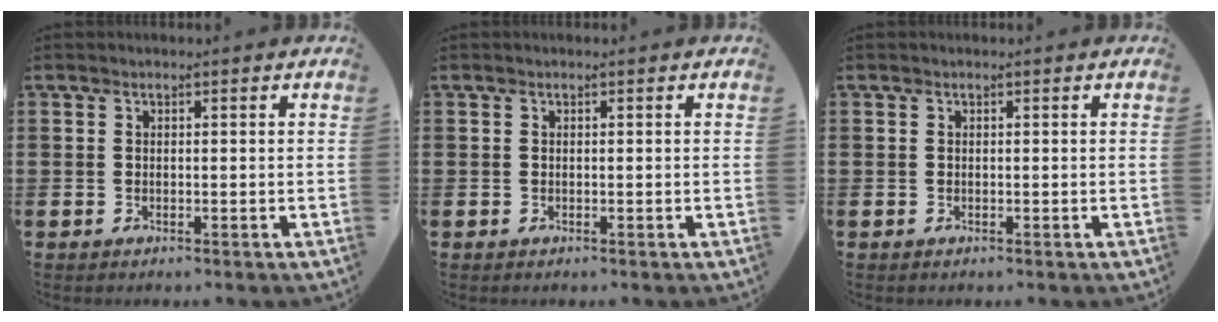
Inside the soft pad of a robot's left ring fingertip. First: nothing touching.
{"total": 0.0}
{"total": 0.0}